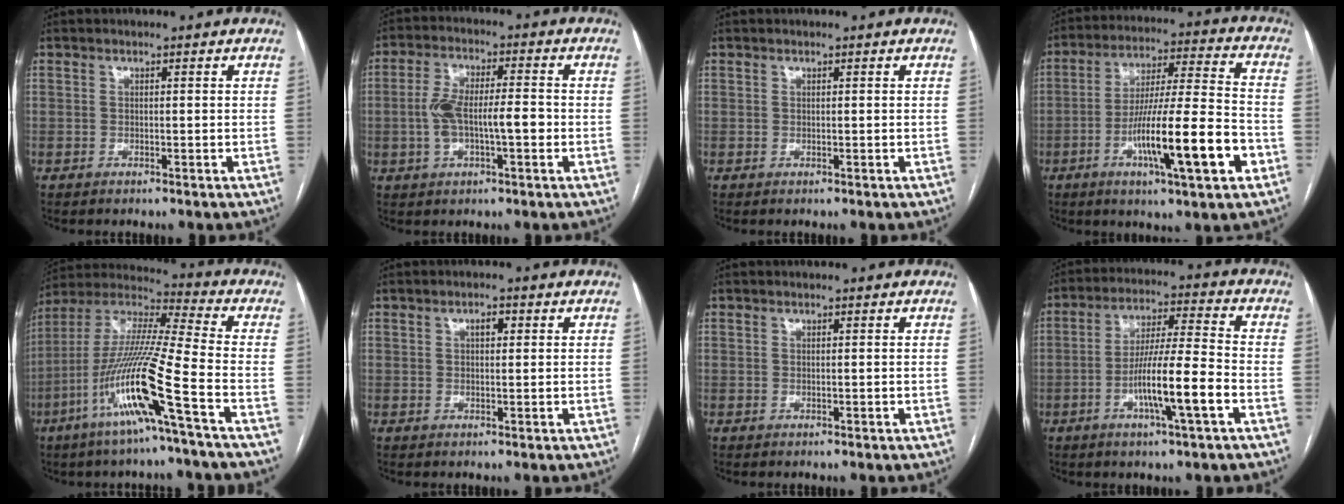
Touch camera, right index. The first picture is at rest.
{"total": 8.4, "force": [-1.4, 2.8, 7.8], "torque": [-0.154, 0.023, -0.023]}
{"total": 0.0}
{"total": 17.0, "force": [-6.3, 1.1, 15.7], "torque": [-0.269, -0.005, -0.102]}
{"total": 16.4, "force": [-7.2, -0.9, 14.8], "torque": [-0.302, -0.011, -0.143]}
{"total": 1.9, "force": [0.6, 0.8, 1.6], "torque": [-0.027, 0.006, 0.009]}
{"total": 0.0}
{"total": 11.3, "force": [-4.1, 0.2, 10.6], "torque": [-0.192, 0.001, -0.074]}